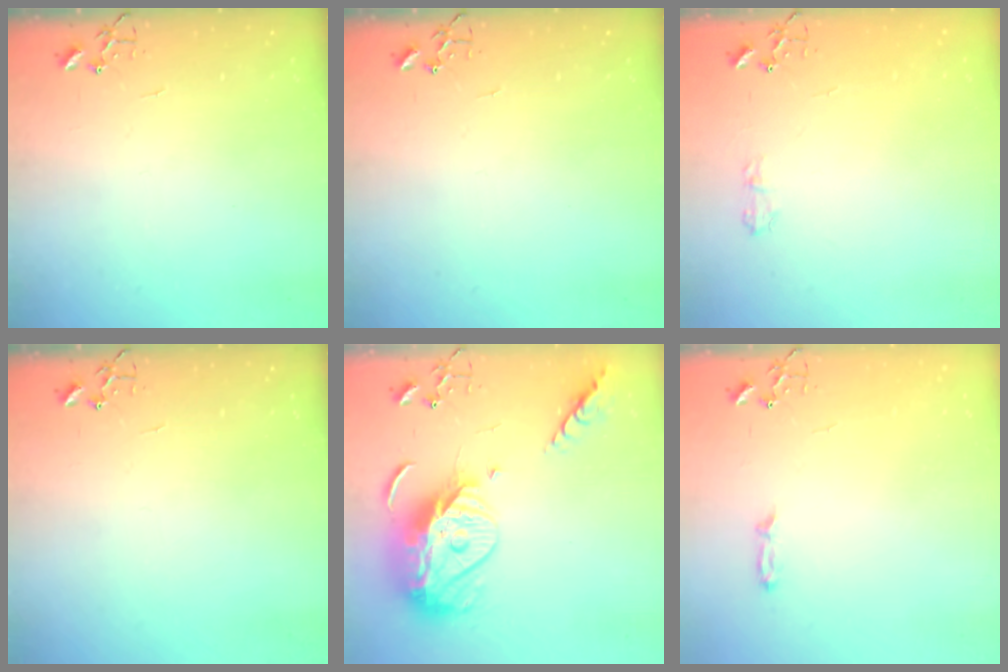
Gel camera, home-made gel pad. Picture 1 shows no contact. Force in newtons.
{"total": 0.0}
{"total": 5.0, "press": 5.0, "slide": 0.6}
{"total": 0.0}
{"total": 17.5, "press": 17.4, "slide": 1.6}
{"total": 3.4, "press": 3.3, "slide": 0.5}